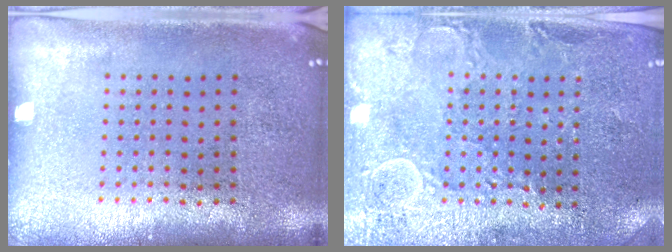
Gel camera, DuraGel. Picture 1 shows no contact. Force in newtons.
{"total": 2.8, "press": 2.8, "slide": 0.5}